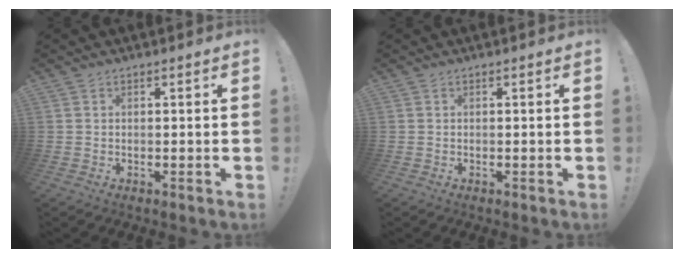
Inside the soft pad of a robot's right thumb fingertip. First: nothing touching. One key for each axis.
{"total": 0.0}